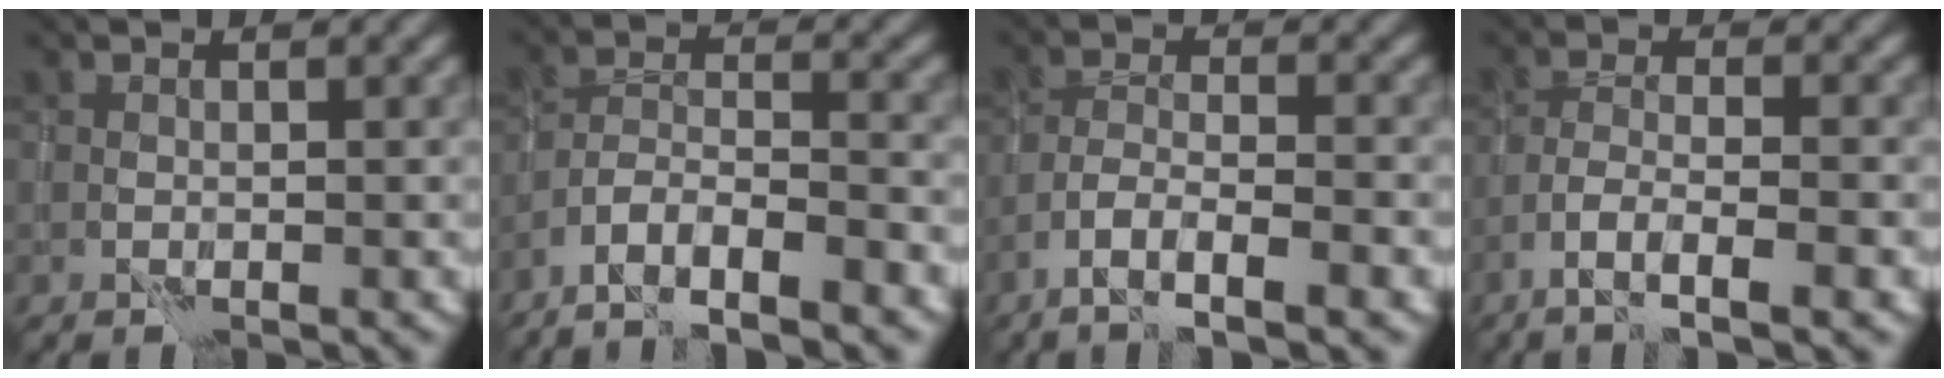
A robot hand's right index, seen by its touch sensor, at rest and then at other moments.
{"total": 5.8, "force": [-4.5, 1.0, 3.5], "torque": [-0.060, 0.003, -0.082]}
{"total": 4.6, "force": [-3.0, 0.7, 3.4], "torque": [-0.065, 0.004, -0.055]}
{"total": 4.1, "force": [-2.5, 0.5, 3.3], "torque": [-0.063, 0.002, -0.045]}